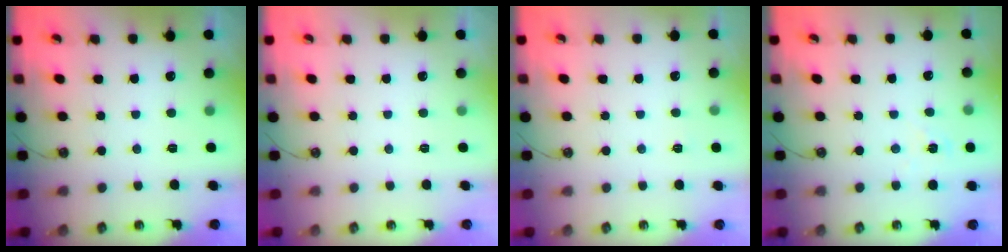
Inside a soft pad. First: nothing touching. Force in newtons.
{"total": 0.0}
{"total": 2.5, "press": 2.5, "slide": 0.4}
{"total": 5.6, "press": 5.6, "slide": 0.4}